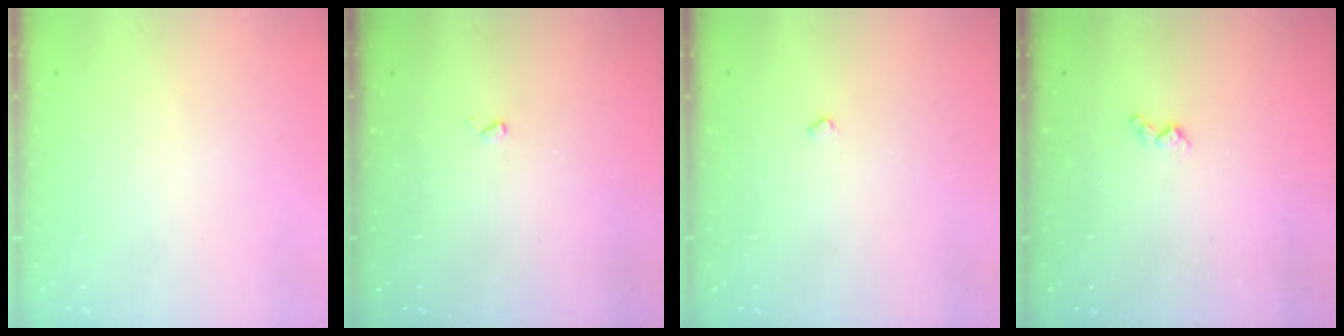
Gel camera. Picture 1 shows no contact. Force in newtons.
{"total": 2.5, "press": 2.4, "slide": 0.5}
{"total": 2.9, "press": 2.9, "slide": 0.5}
{"total": 4.5, "press": 4.4, "slide": 0.7}